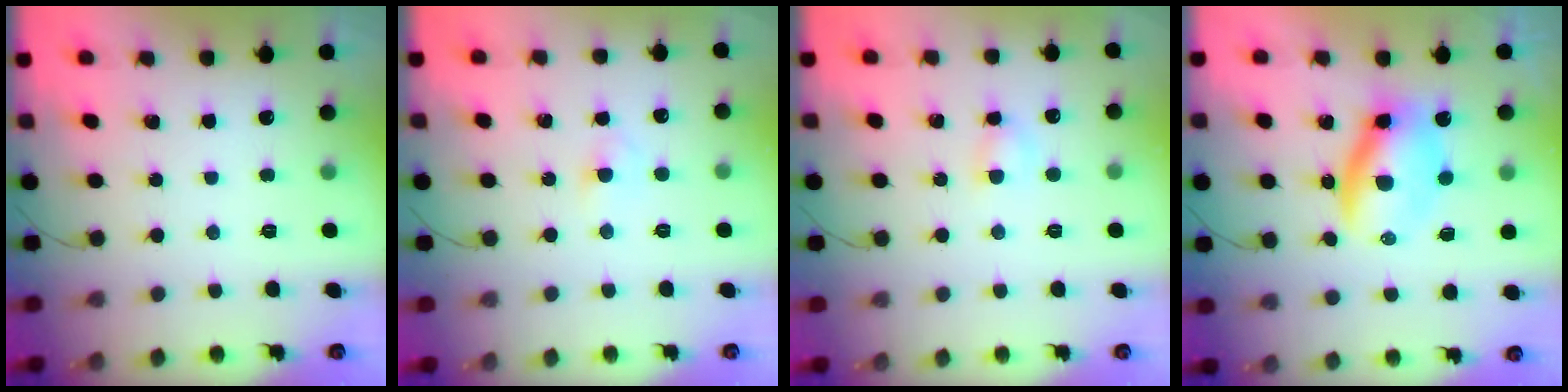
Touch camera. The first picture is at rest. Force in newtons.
{"total": 2.9, "press": 2.6, "slide": 1.2}
{"total": 3.8, "press": 3.6, "slide": 1.2}
{"total": 9.8, "press": 9.6, "slide": 1.9}